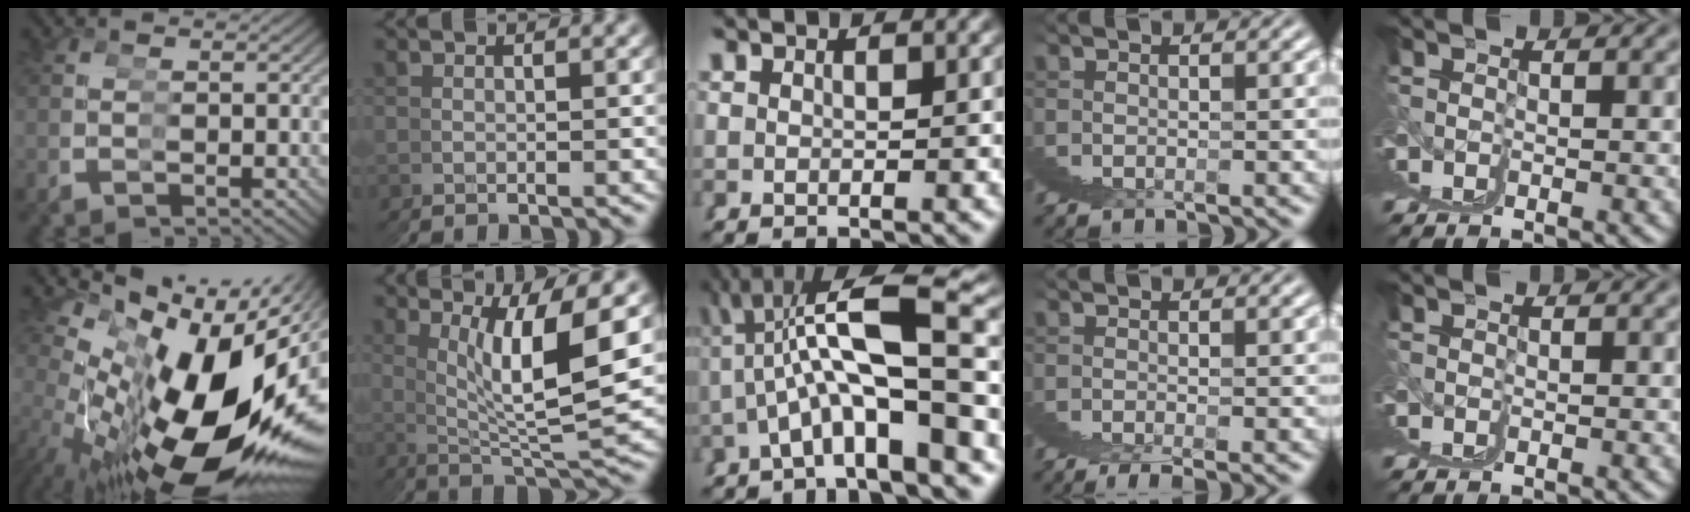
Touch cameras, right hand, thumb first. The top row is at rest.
{"thumb": {"total": 22.1, "force": [-1.4, 13.6, 17.4], "torque": [-0.286, -0.041, 0.002]}, "index": {"total": 7.8, "force": [2.3, 2.2, 7.0], "torque": [-0.131, -0.007, 0.042]}, "middle": {"total": 9.3, "force": [1.7, 3.5, 8.5], "torque": [-0.126, 0.012, 0.026]}, "ring": {"total": 1.7, "force": [1.1, -0.8, 0.9], "torque": [0.002, 0.019, 0.012]}}